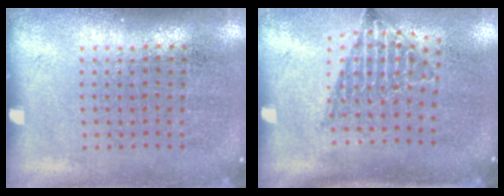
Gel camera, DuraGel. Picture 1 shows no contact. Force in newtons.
{"total": 1.3, "press": 1.1, "slide": 0.7}